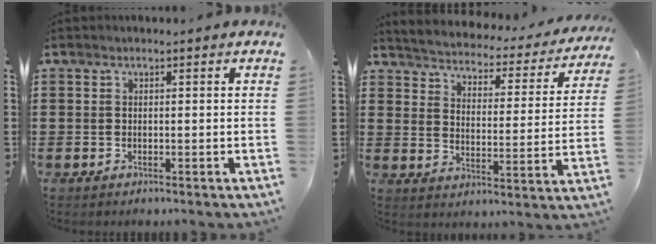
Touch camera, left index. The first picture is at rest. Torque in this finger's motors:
{"motor_torque": [2.14, 0.00, 0.71, 0.11]}